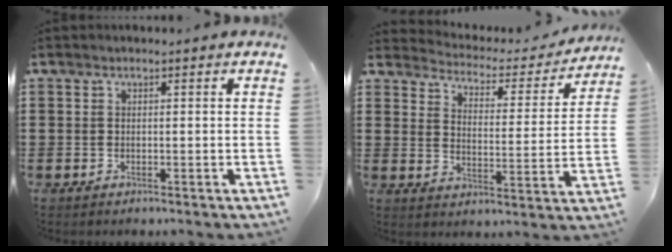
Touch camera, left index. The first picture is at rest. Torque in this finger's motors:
{"motor_torque": [0.85, -1.28, 0.37, 0.01]}